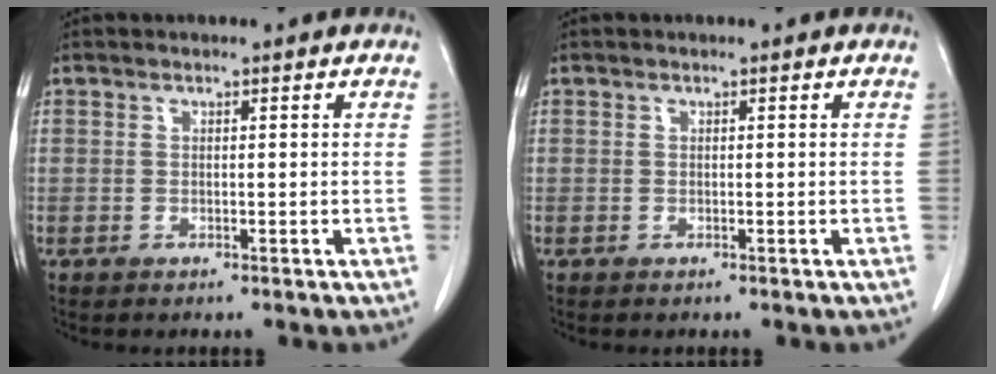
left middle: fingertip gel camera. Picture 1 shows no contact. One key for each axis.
{"total": 0.0}